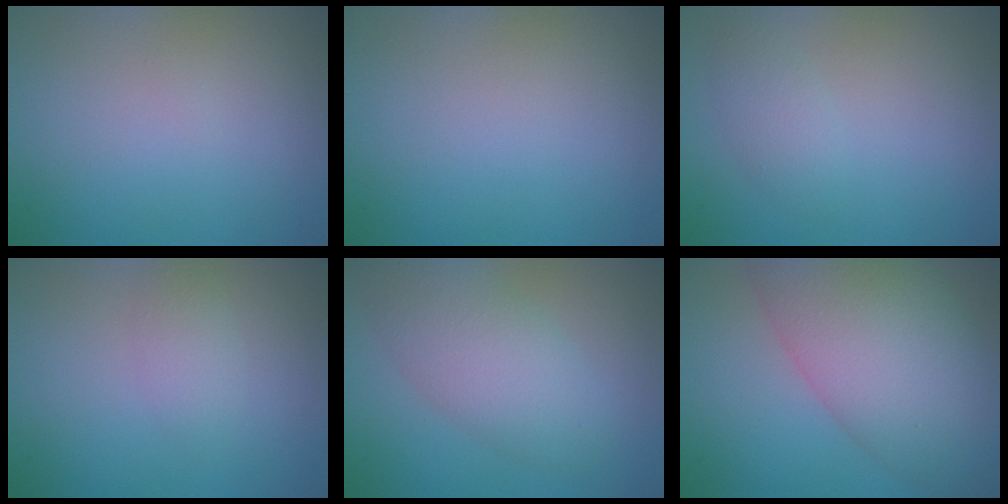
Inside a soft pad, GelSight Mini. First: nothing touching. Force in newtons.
{"total": 0.0}
{"total": 1.7, "press": 1.7, "slide": 0.1}
{"total": 1.6, "press": 1.6, "slide": 0.1}
{"total": 5.4, "press": 5.4, "slide": 0.4}
{"total": 11.2, "press": 11.2, "slide": 0.4}